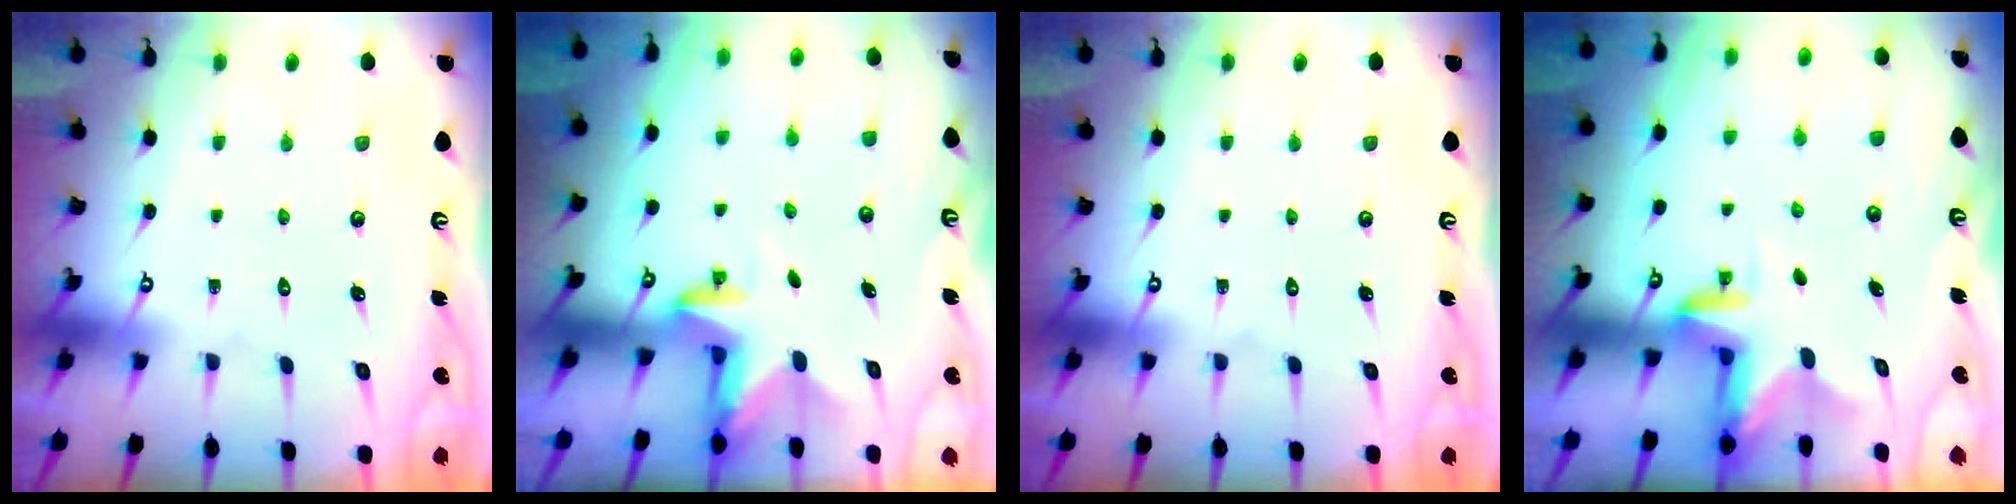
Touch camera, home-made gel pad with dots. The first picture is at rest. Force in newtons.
{"total": 2.9, "press": 2.9, "slide": 0.1}
{"total": 0.0}
{"total": 4.3, "press": 4.3, "slide": 0.3}